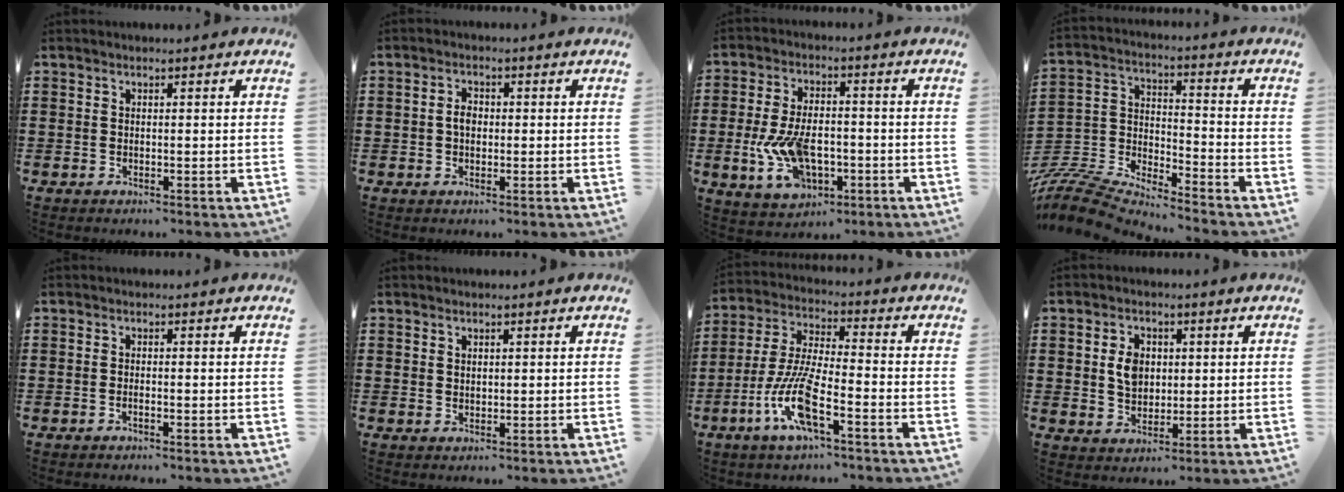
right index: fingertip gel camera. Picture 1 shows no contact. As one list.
[{"total": 2.4, "force": [-0.1, 1.5, 1.8], "torque": [-0.035, 0.006, -0.004]}, {"total": 9.5, "force": [-2.5, 5.4, 7.4], "torque": [-0.172, 0.000, -0.048]}, {"total": 7.0, "force": [-6.8, 1.0, 1.3], "torque": [-0.048, -0.010, -0.143]}, {"total": 0.6, "force": [-0.5, 0.1, 0.4], "torque": [-0.008, -0.002, -0.008]}, {"total": 1.1, "force": [0.8, 0.7, 0.3], "torque": [-0.006, 0.003, 0.016]}, {"total": 10.1, "force": [-4.9, 1.9, 8.6], "torque": [-0.201, -0.013, -0.099]}, {"total": 4.7, "force": [0.6, 3.5, 3.1], "torque": [-0.078, 0.011, 0.007]}]